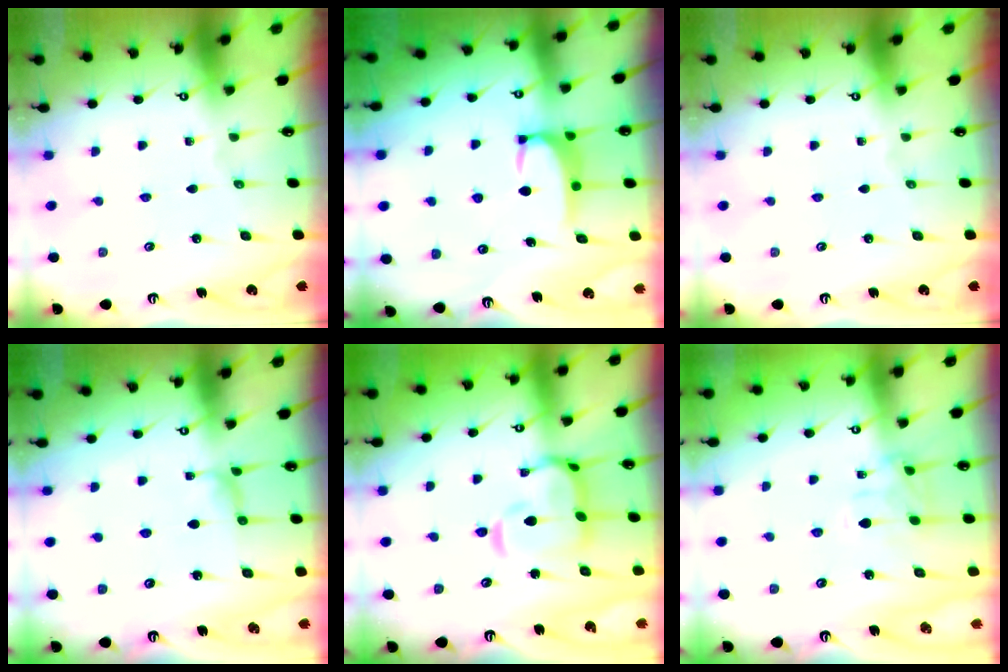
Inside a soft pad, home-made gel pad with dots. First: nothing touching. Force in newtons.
{"total": 2.6, "press": 2.6, "slide": 0.3}
{"total": 0.0}
{"total": 1.7, "press": 1.5, "slide": 0.8}
{"total": 6.9, "press": 6.9, "slide": 0.7}
{"total": 2.8, "press": 2.5, "slide": 1.3}